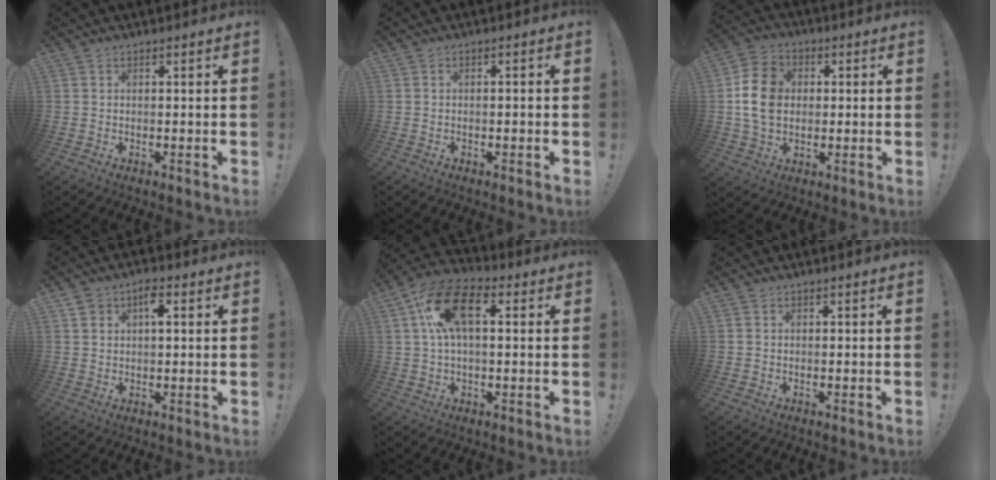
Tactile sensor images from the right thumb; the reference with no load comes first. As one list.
[{"total": 1.1, "force": [-0.8, 0.2, 0.7], "torque": [-0.016, 0.003, -0.013]}, {"total": 12.7, "force": [0.6, 9.9, 7.9], "torque": [-0.132, 0.010, 0.015]}, {"total": 4.5, "force": [1.9, 2.8, 2.9], "torque": [-0.039, 0.000, 0.027]}, {"total": 15.3, "force": [3.8, 8.5, 12.2], "torque": [-0.215, 0.015, 0.072]}, {"total": 0.0}]